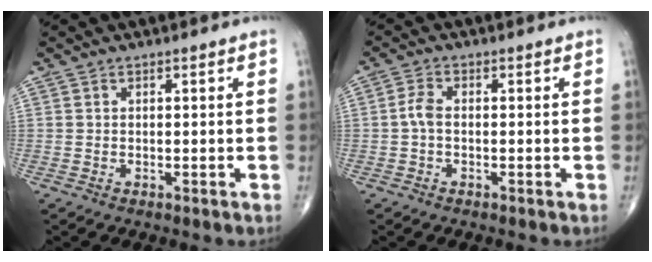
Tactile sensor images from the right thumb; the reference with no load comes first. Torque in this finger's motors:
{"motor_torque": [0.05, -0.01, 0.42, 0.08, 0.00]}